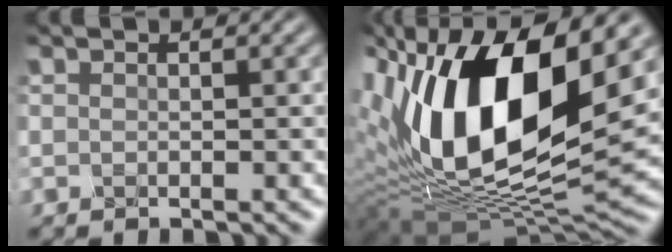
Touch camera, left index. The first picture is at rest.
{"total": 15.9, "force": [3.9, 7.8, 13.3], "torque": [-0.273, 0.008, 0.071]}